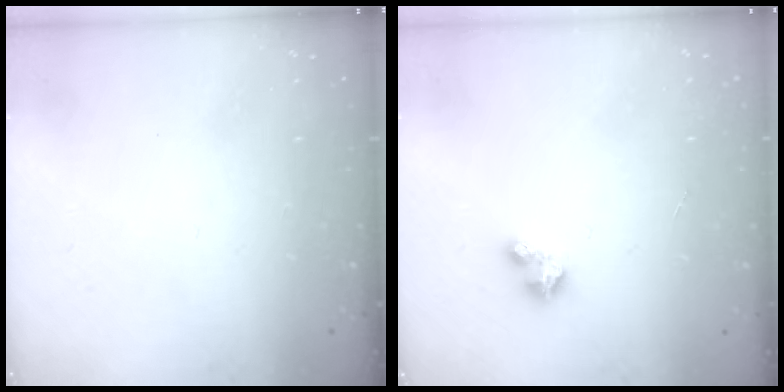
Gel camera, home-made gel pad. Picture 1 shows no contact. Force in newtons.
{"total": 2.7, "press": 2.7, "slide": 0.3}